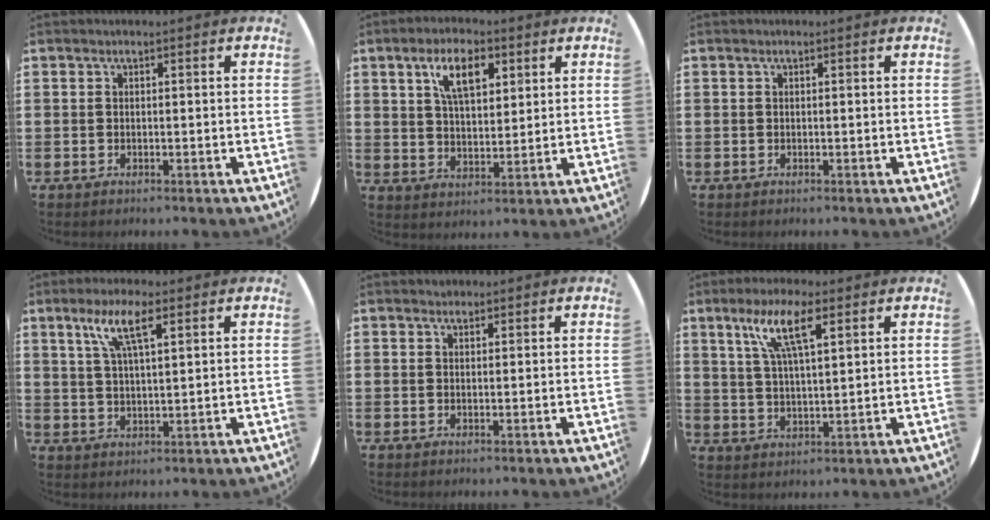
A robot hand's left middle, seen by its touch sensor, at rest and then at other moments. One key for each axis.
{"total": 7.9, "fx": 4.2, "fy": 3.6, "fz": 5.6, "tx": -0.109, "ty": 0.008, "tz": 0.071}
{"total": 0.0}
{"total": 6.3, "fx": 3.6, "fy": 1.5, "fz": 4.9, "tx": -0.099, "ty": 0.008, "tz": 0.060}
{"total": 0.8, "fx": 0.8, "fy": 0.3, "fz": 0.0, "tx": 0.007, "ty": -0.001, "tz": 0.013}
{"total": 8.0, "fx": 4.6, "fy": 1.9, "fz": 6.2, "tx": -0.136, "ty": 0.009, "tz": 0.079}